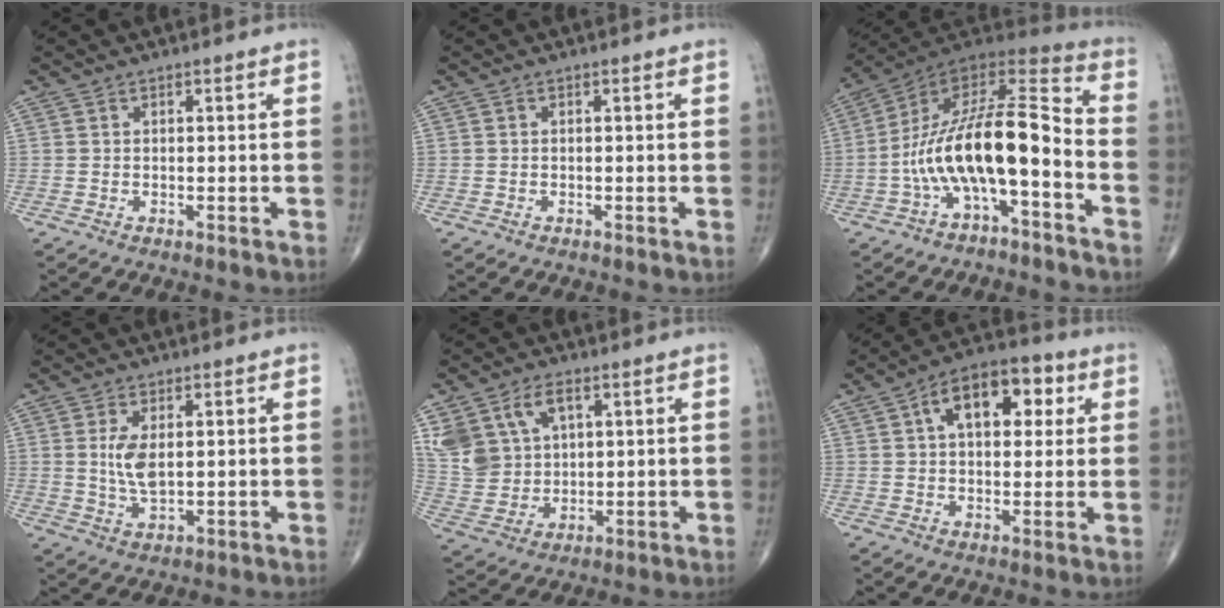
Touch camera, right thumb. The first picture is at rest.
{"total": 0.0}
{"total": 17.2, "force": [-5.1, 5.8, 15.4], "torque": [-0.279, 0.090, -0.093]}
{"total": 5.5, "force": [0.9, 2.6, 4.8], "torque": [-0.097, -0.011, 0.023]}
{"total": 12.2, "force": [5.1, 8.5, 7.1], "torque": [-0.134, -0.007, 0.115]}
{"total": 13.2, "force": [4.0, 7.5, 10.1], "torque": [-0.125, 0.018, 0.055]}